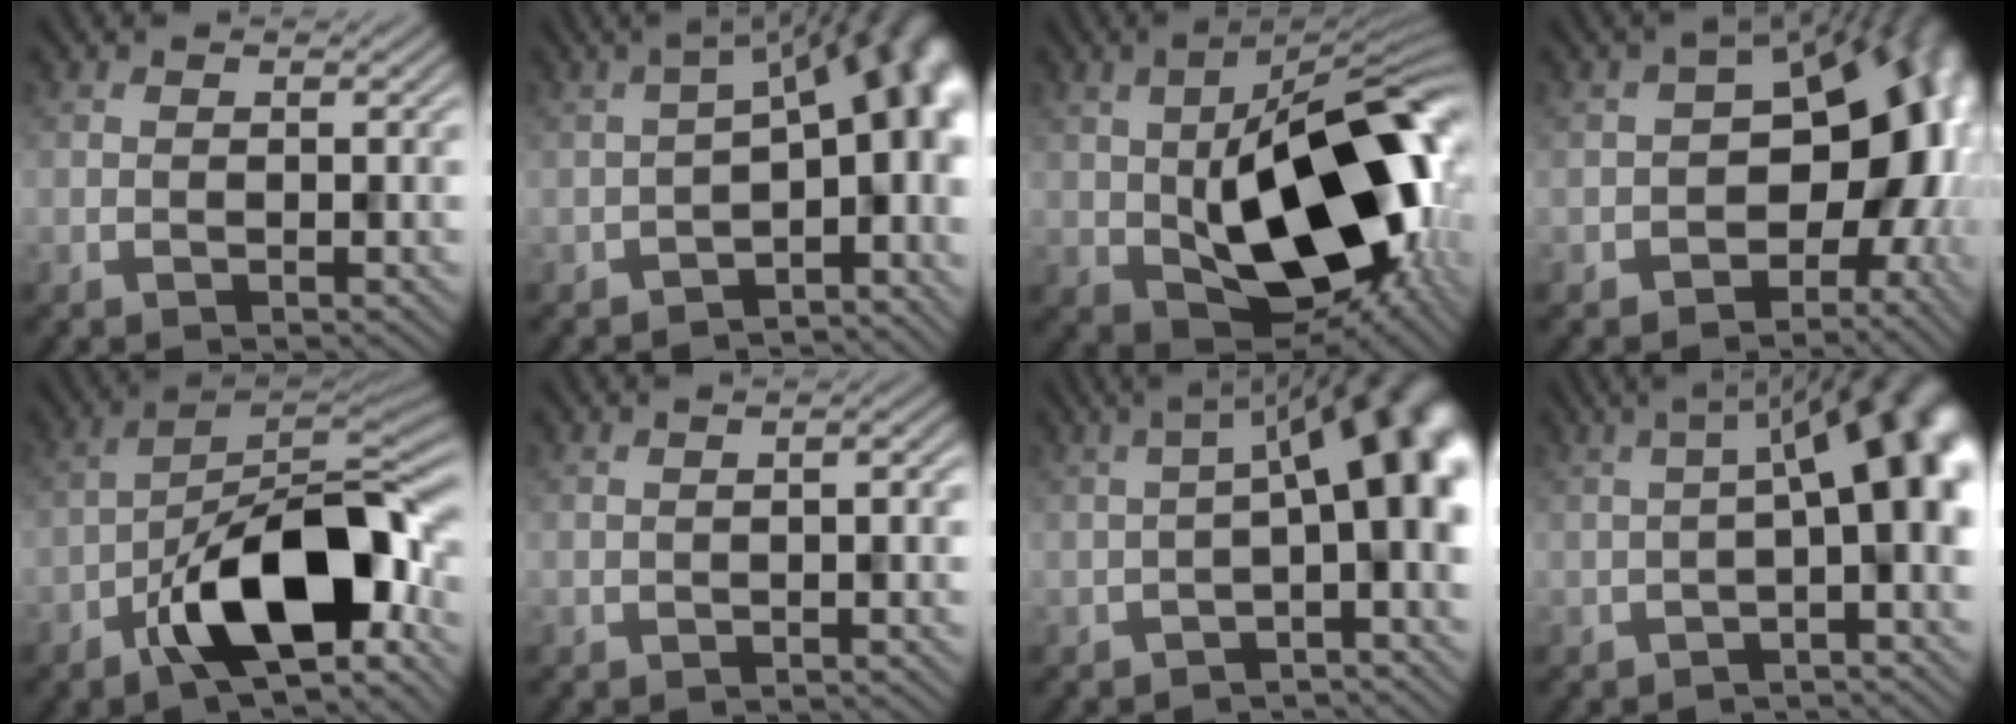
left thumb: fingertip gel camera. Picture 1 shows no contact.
{"total": 13.7, "force": [-3.5, 6.3, 11.7], "torque": [-0.129, 0.000, -0.042]}
{"total": 19.4, "force": [-1.6, 10.5, 16.3], "torque": [-0.251, -0.016, -0.022]}
{"total": 14.6, "force": [-2.2, 9.7, 10.7], "torque": [-0.122, -0.014, -0.035]}
{"total": 15.3, "force": [-6.4, 6.7, 12.3], "torque": [-0.174, -0.006, -0.121]}
{"total": 1.2, "force": [-0.4, 0.2, 1.1], "torque": [-0.017, 0.004, -0.007]}
{"total": 10.2, "force": [-0.7, 2.7, 9.8], "torque": [-0.134, 0.023, -0.017]}
{"total": 9.0, "force": [-0.1, 2.2, 8.7], "torque": [-0.115, 0.028, -0.010]}